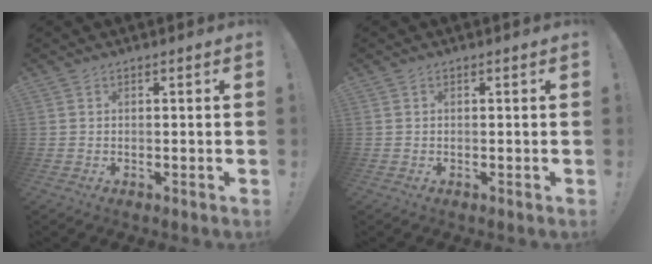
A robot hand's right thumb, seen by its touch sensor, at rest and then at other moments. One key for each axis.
{"total": 0.0}